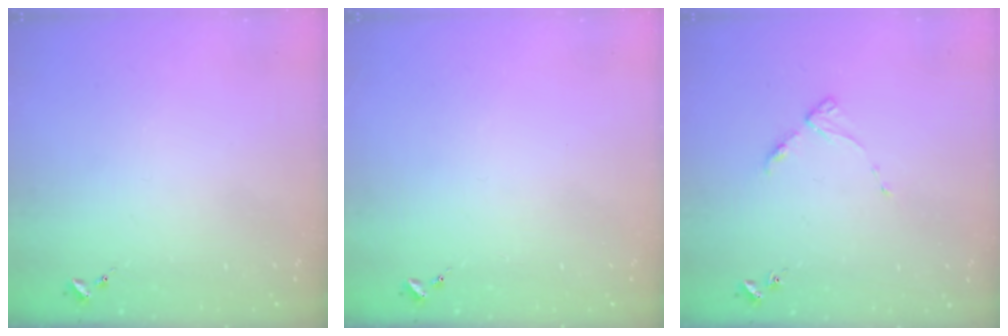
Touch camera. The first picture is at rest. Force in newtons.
{"total": 0.0}
{"total": 4.5, "press": 4.4, "slide": 0.6}